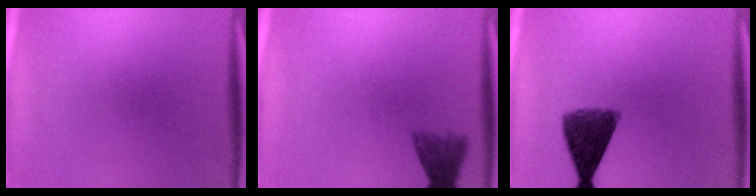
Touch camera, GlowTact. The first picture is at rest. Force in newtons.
{"total": 3.8}
{"total": 8.1}